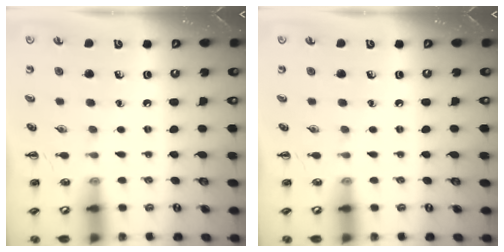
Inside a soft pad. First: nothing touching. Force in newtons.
{"total": 0.0}